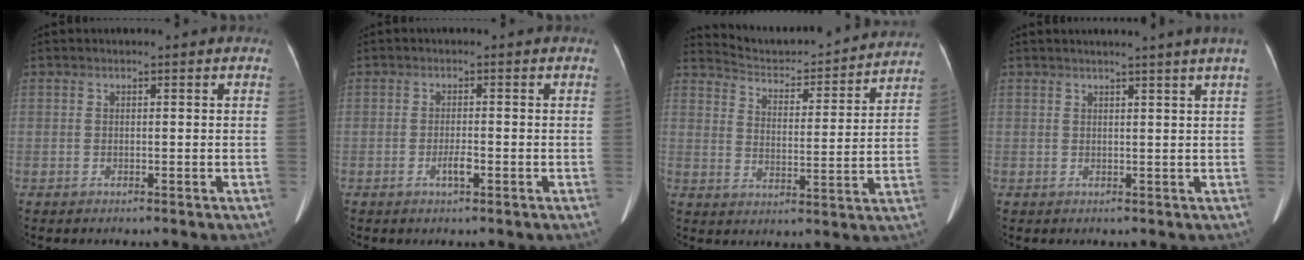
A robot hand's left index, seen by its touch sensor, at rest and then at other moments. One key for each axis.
{"total": 1.9, "fx": -1.0, "fy": 0.4, "fz": 1.6, "tx": -0.031, "ty": -0.003, "tz": -0.018}
{"total": 18.3, "fx": 17.6, "fy": 2.6, "fz": 4.0, "tx": -0.055, "ty": -0.023, "tz": 0.232}
{"total": 4.3, "fx": 3.5, "fy": -1.2, "fz": 2.2, "tx": -0.027, "ty": 0.005, "tz": 0.040}